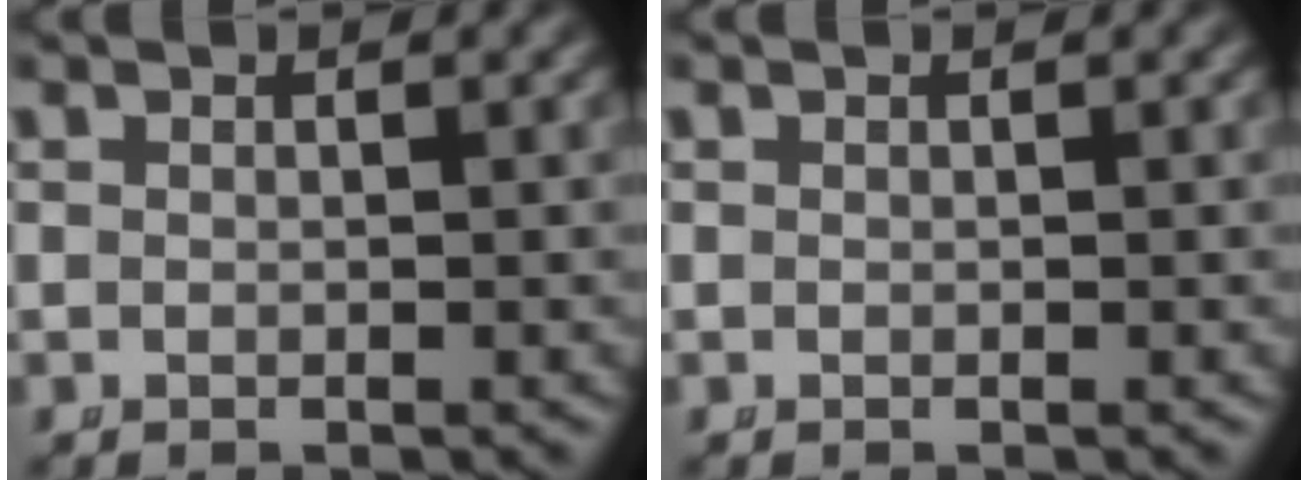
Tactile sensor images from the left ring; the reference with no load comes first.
{"total": 0.0}